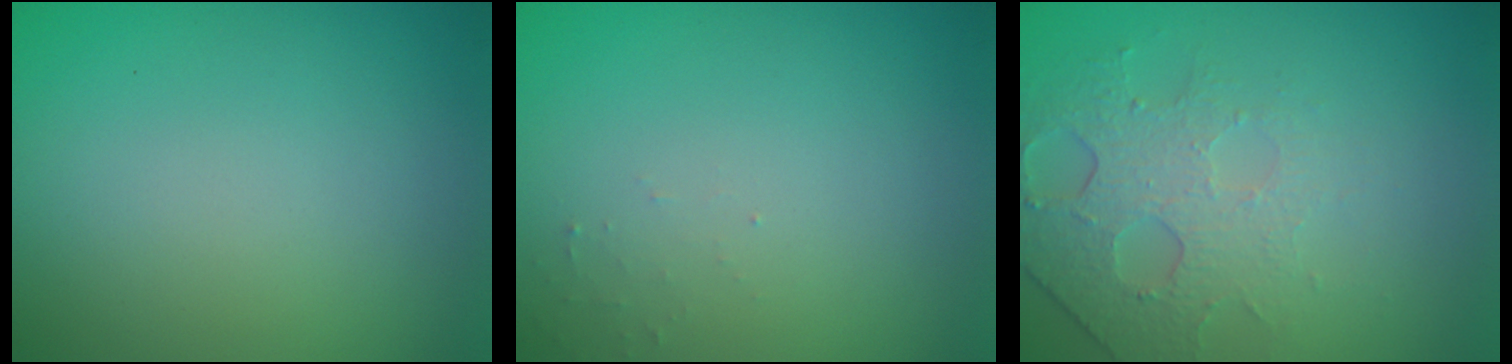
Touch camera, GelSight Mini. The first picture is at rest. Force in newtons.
{"total": 0.7, "press": 0.7, "slide": 0.2}
{"total": 4.8, "press": 3.2, "slide": 3.6}